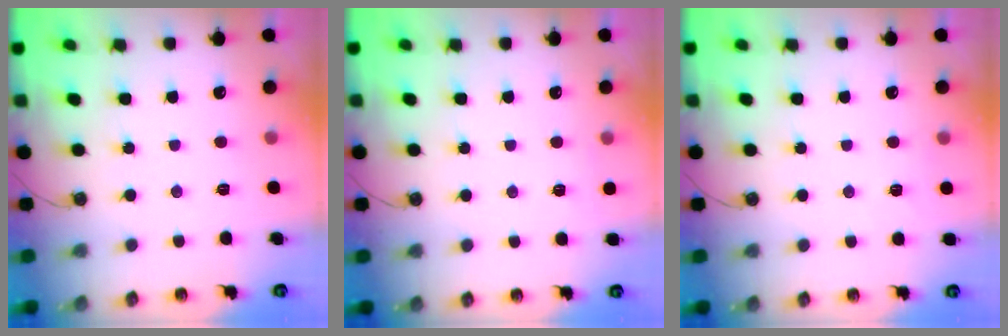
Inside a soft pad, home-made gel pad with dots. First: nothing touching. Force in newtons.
{"total": 2.2, "press": 2.1, "slide": 0.2}
{"total": 3.6, "press": 2.8, "slide": 2.4}